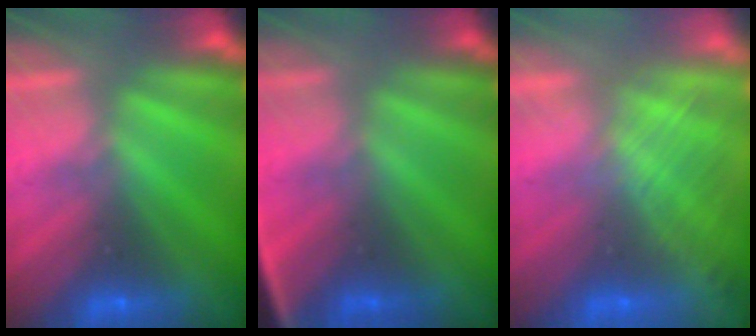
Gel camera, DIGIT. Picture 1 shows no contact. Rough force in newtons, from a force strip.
{"total": 2.7}
{"total": 2.9}